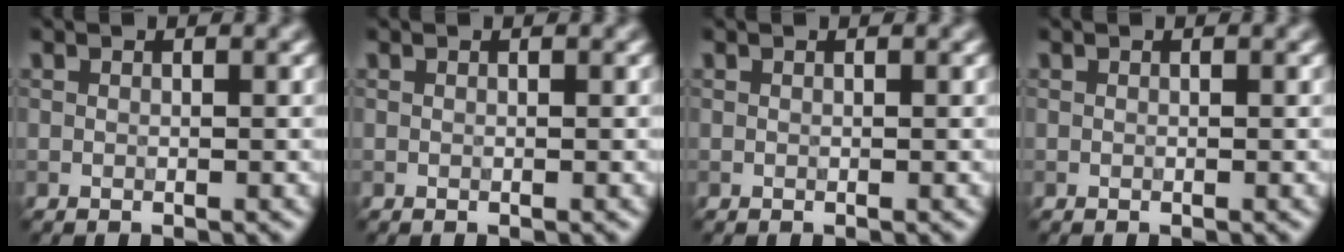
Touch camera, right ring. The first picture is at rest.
{"total": 0.0}
{"total": 0.0}
{"total": 0.0}